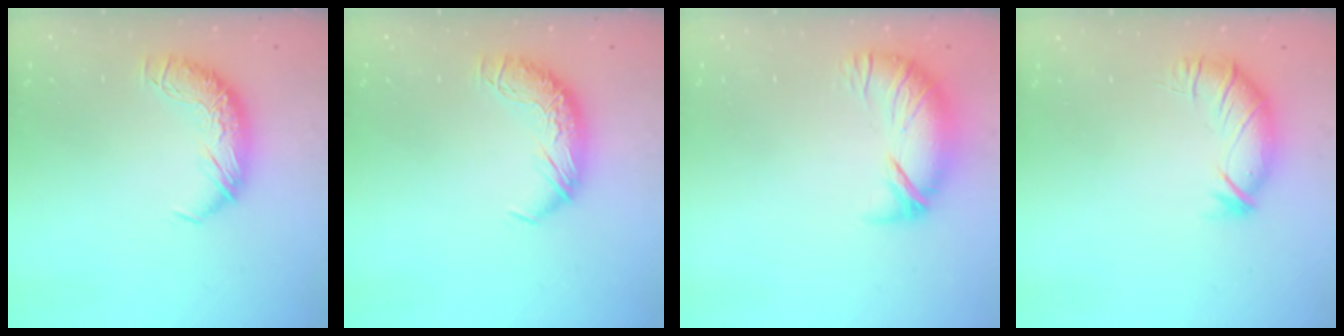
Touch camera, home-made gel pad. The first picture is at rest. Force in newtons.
{"total": 0.0}
{"total": 4.2, "press": 3.5, "slide": 2.2}
{"total": 3.0, "press": 2.3, "slide": 1.9}